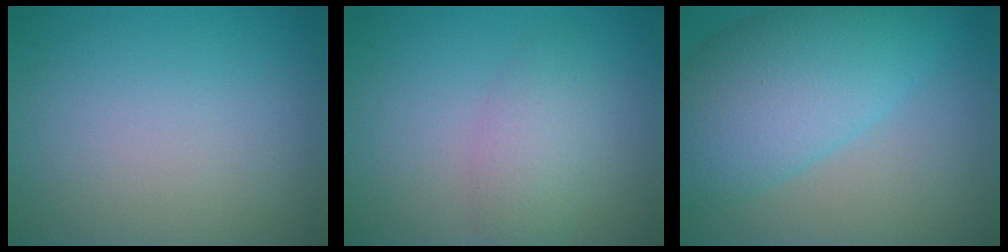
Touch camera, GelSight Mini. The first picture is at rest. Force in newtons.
{"total": 2.8, "press": 2.8, "slide": 0.1}
{"total": 9.3, "press": 9.3, "slide": 0.3}